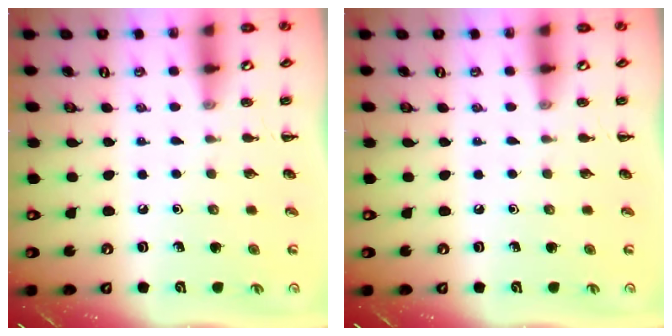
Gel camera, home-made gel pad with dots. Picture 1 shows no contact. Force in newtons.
{"total": 0.0}